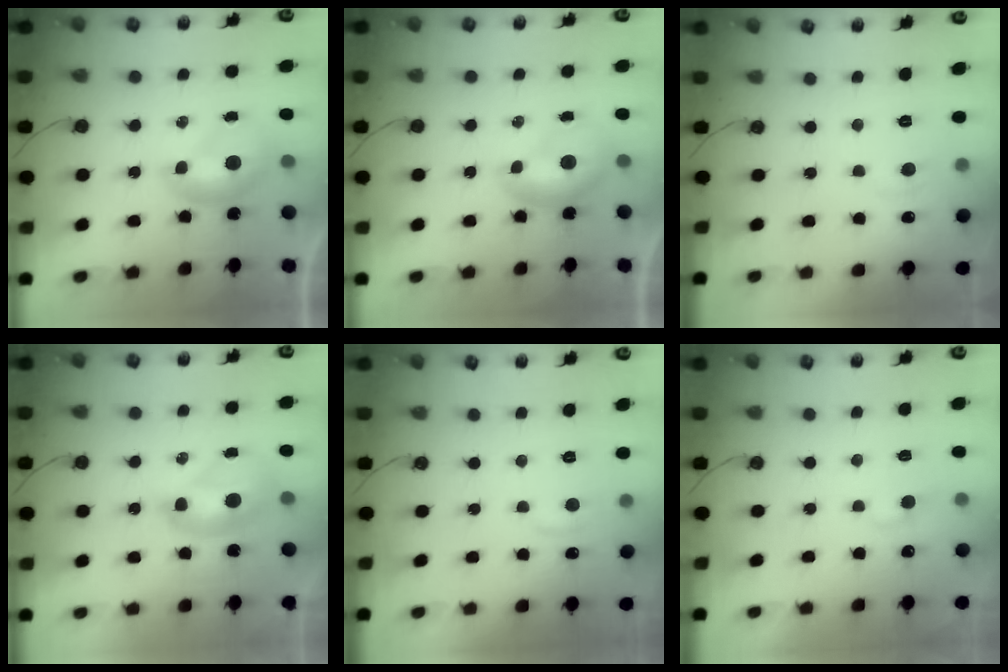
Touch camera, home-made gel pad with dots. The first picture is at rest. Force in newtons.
{"total": 0.0}
{"total": 1.1, "press": 0.8, "slide": 0.8}
{"total": 2.5, "press": 2.5, "slide": 0.1}
{"total": 1.0, "press": 0.0, "slide": 1.0}
{"total": 1.8, "press": 1.7, "slide": 0.5}